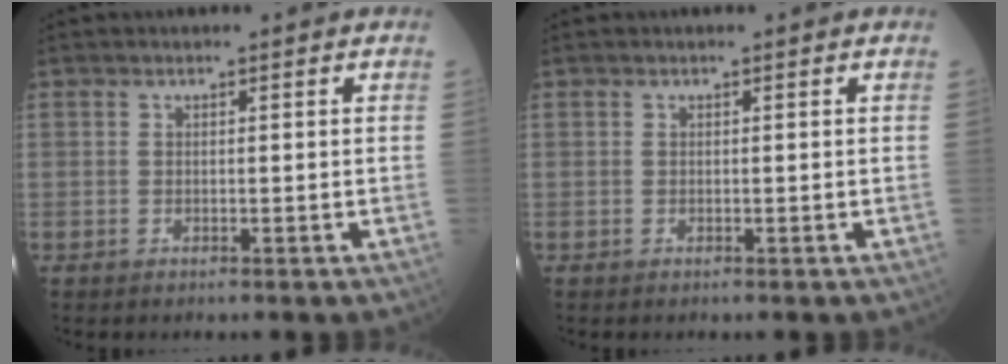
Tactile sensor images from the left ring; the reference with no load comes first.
{"total": 0.0}